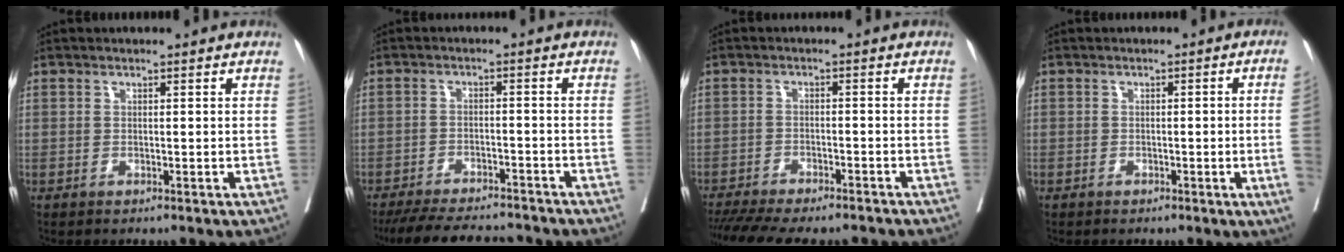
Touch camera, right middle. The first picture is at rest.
{"total": 13.9, "force": [-12.7, 2.7, 5.2], "torque": [-0.097, -0.009, -0.175]}
{"total": 15.4, "force": [-13.6, 3.1, 6.5], "torque": [-0.143, -0.021, -0.189]}
{"total": 4.3, "force": [-0.9, -1.1, 4.1], "torque": [-0.047, -0.003, -0.013]}